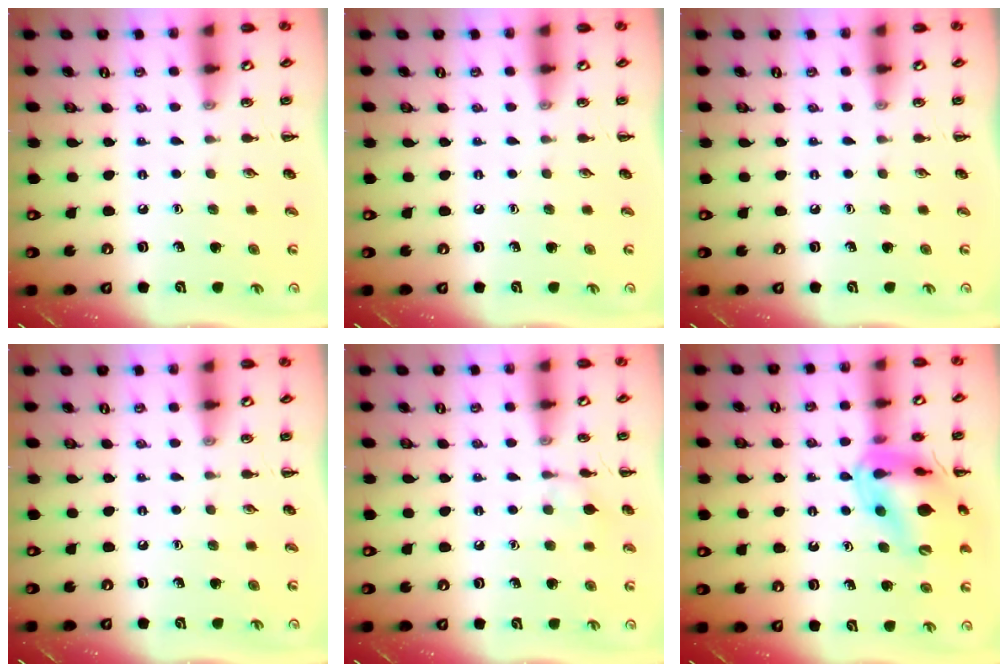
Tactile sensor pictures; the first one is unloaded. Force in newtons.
{"total": 0.0}
{"total": 0.0}
{"total": 0.0}
{"total": 5.8, "press": 5.5, "slide": 2.0}
{"total": 17.5, "press": 17.3, "slide": 2.6}